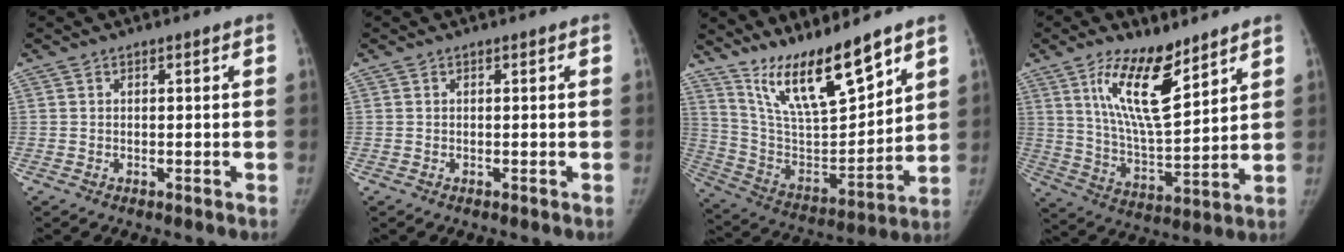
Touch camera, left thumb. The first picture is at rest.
{"total": 0.0}
{"total": 17.8, "force": [13.2, 4.2, 11.1], "torque": [-0.164, -0.075, 0.255]}
{"total": 14.2, "force": [8.5, 4.7, 10.3], "torque": [-0.159, -0.062, 0.166]}